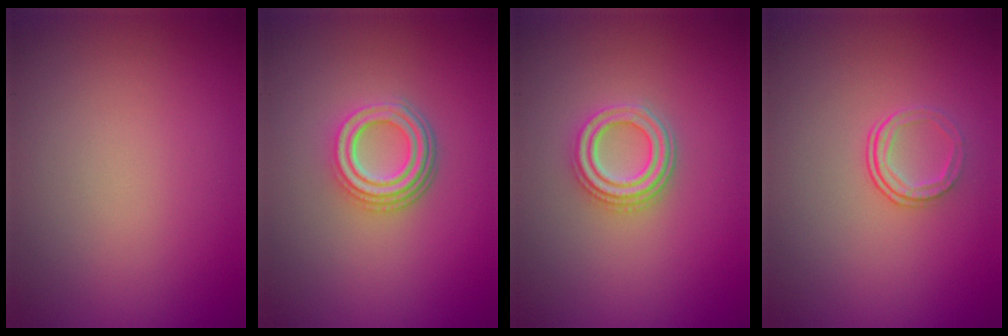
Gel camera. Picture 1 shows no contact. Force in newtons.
{"total": 4.4, "press": 3.3, "slide": 2.9}
{"total": 3.2, "press": 2.8, "slide": 1.6}
{"total": 1.7, "press": 1.1, "slide": 1.4}